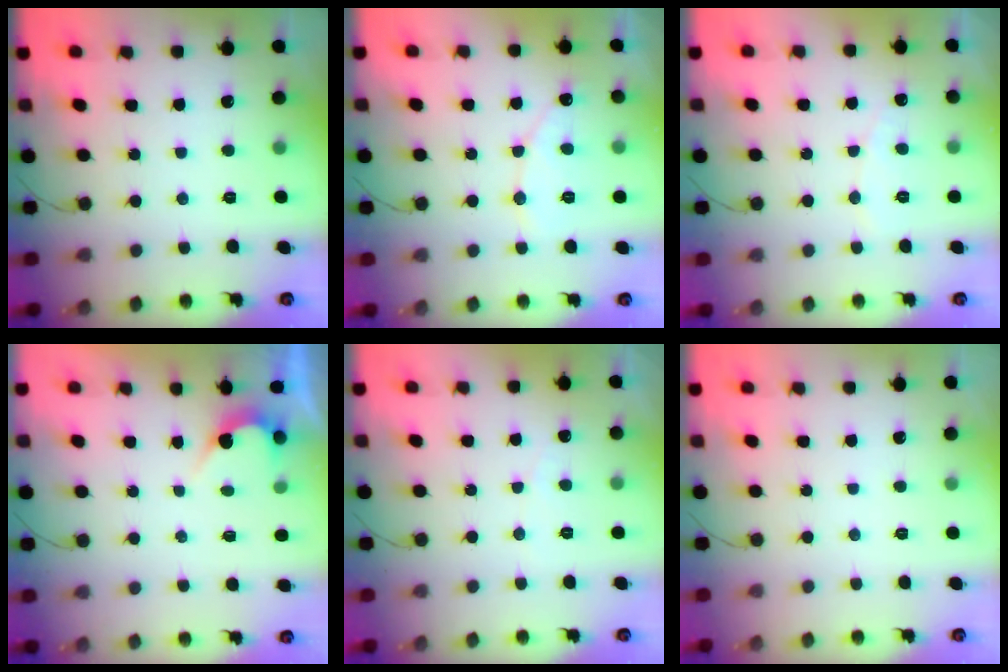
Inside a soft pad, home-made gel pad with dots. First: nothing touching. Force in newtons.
{"total": 7.1, "press": 7.0, "slide": 0.4}
{"total": 4.8, "press": 4.8, "slide": 0.3}
{"total": 2.7, "press": 2.7, "slide": 0.2}
{"total": 1.9, "press": 1.9, "slide": 0.2}
{"total": 0.0}